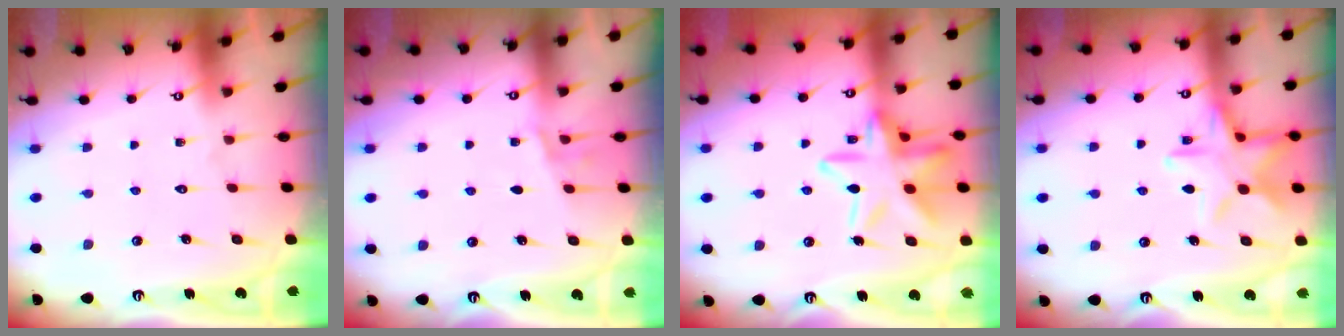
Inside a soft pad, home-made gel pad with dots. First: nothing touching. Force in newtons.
{"total": 5.1, "press": 4.2, "slide": 2.8}
{"total": 18.2, "press": 18.1, "slide": 1.4}
{"total": 13.8, "press": 13.7, "slide": 0.9}